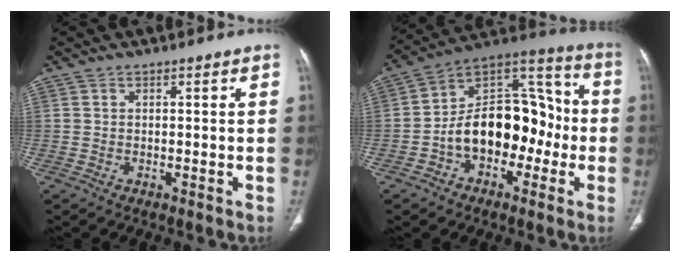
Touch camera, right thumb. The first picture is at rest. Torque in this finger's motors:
{"motor_torque": [2.18, 2.55, 1.26, -0.66, 0.15]}